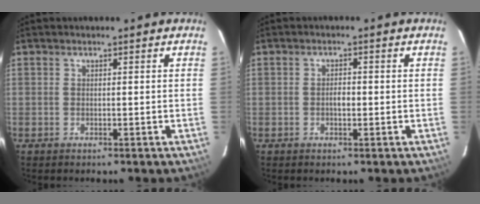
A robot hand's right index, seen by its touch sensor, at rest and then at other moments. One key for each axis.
{"total": 1.6, "fx": -0.4, "fy": 0.6, "fz": 1.4, "tx": -0.025, "ty": 0.003, "tz": -0.007}